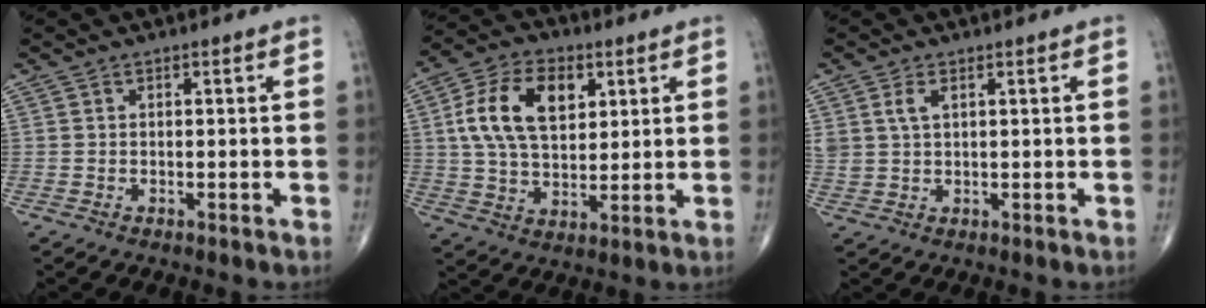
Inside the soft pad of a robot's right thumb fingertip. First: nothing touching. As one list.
[{"total": 14.5, "force": [4.1, 8.8, 10.8], "torque": [-0.180, 0.000, 0.074]}, {"total": 3.2, "force": [1.3, 1.7, 2.3], "torque": [-0.052, 0.000, 0.031]}]